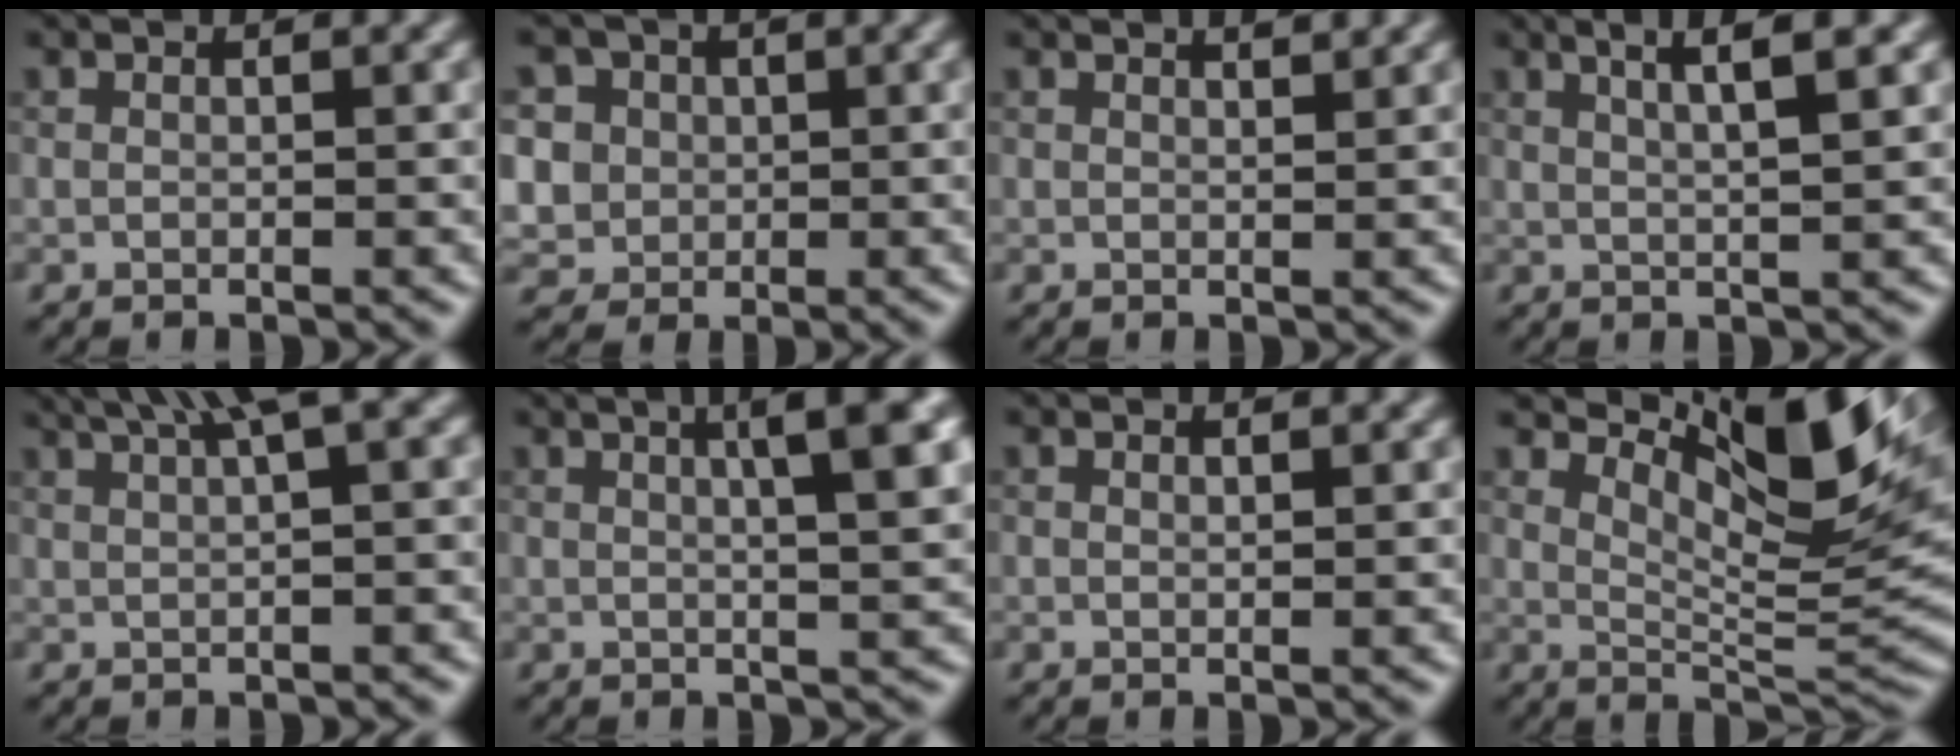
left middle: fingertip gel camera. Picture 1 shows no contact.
{"total": 6.7, "force": [2.5, 5.8, 2.2], "torque": [-0.069, 0.027, 0.038]}
{"total": 2.4, "force": [2.0, 0.7, 1.0], "torque": [0.009, 0.018, 0.009]}
{"total": 3.1, "force": [1.6, 0.0, 2.7], "torque": [-0.041, 0.008, 0.040]}
{"total": 5.0, "force": [3.1, 0.6, 3.9], "torque": [-0.057, 0.023, 0.051]}
{"total": 6.4, "force": [2.4, 1.3, 5.7], "torque": [-0.050, 0.024, 0.040]}
{"total": 0.7, "force": [0.4, 0.2, 0.6], "torque": [-0.004, 0.005, 0.004]}
{"total": 9.6, "force": [5.4, 2.4, 7.5], "torque": [-0.121, 0.002, 0.110]}